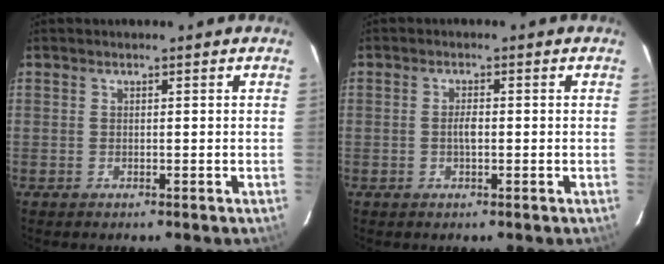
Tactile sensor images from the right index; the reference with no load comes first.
{"total": 1.8, "force": [-0.3, 0.7, 1.7], "torque": [-0.031, 0.003, -0.006]}